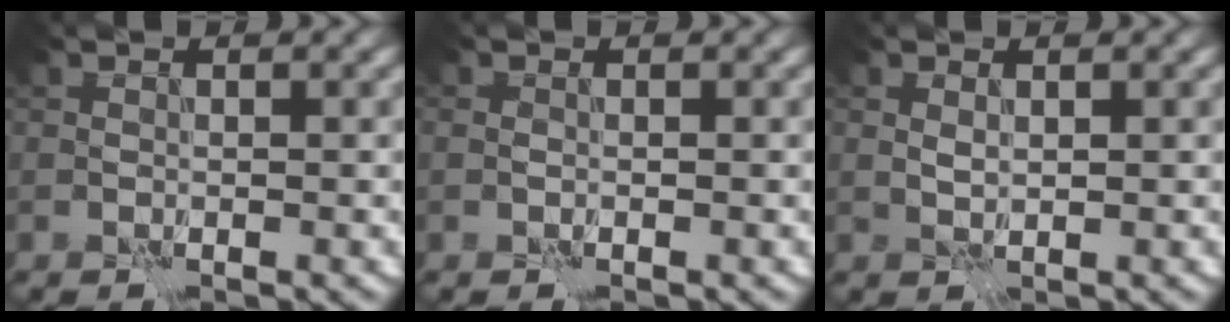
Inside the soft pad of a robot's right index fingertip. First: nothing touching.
{"total": 0.0}
{"total": 0.6, "force": [0.6, 0.0, 0.2], "torque": [-0.005, 0.000, 0.013]}